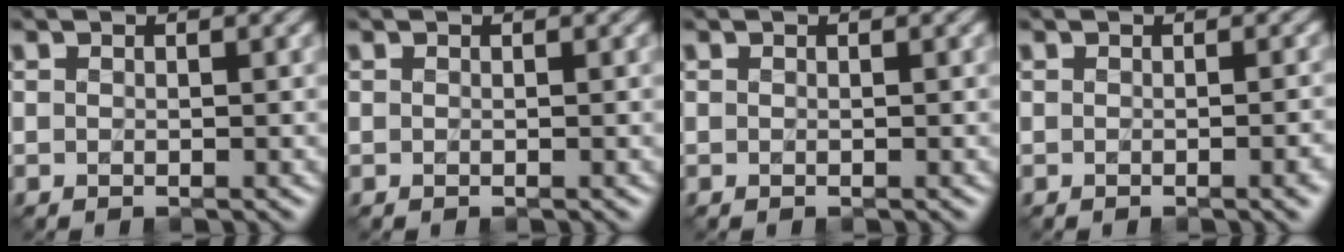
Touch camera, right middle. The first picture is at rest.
{"total": 0.0}
{"total": 0.0}
{"total": 2.7, "force": [-0.7, 0.9, 2.4], "torque": [-0.017, -0.003, -0.002]}